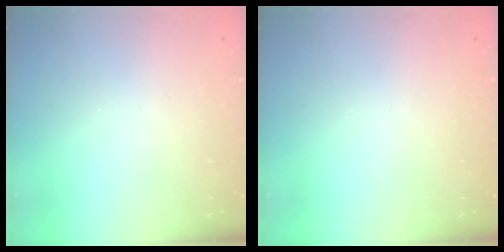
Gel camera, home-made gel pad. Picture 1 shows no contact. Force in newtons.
{"total": 0.0}